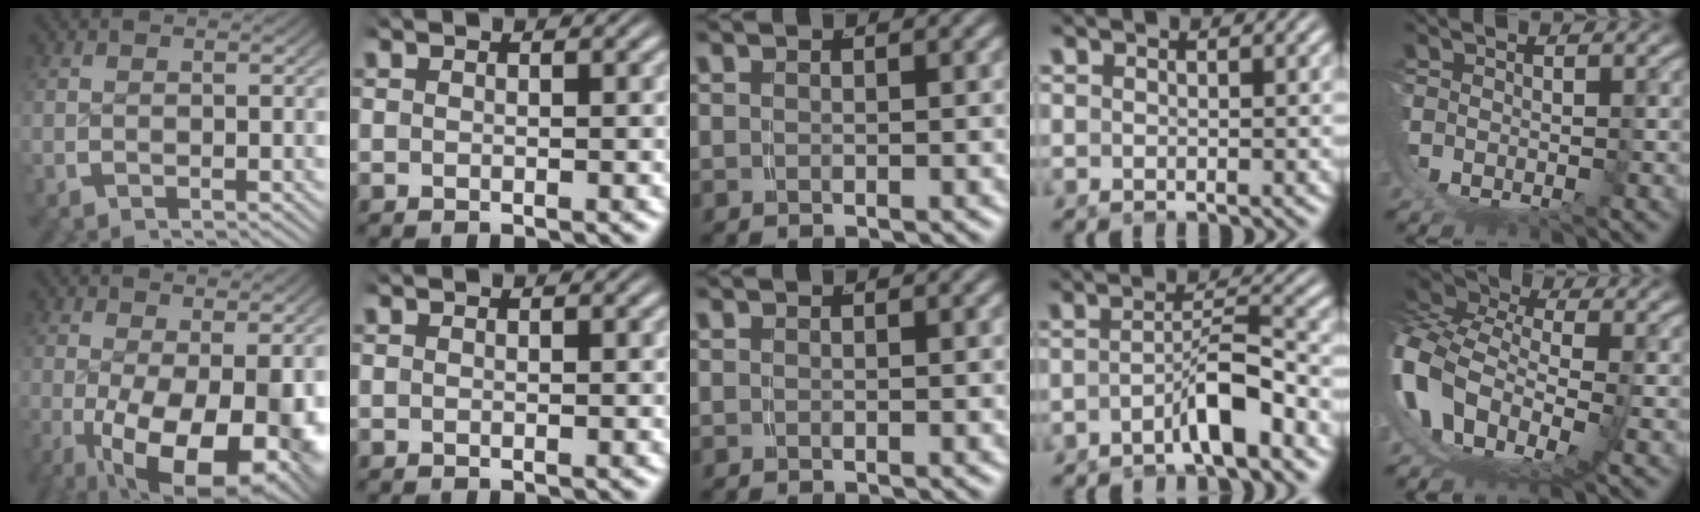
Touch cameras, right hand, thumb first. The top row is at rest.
{"thumb": {"total": 14.3, "force": [-3.2, 8.3, 11.1], "torque": [-0.203, -0.066, -0.014]}, "ring": {"total": 3.6, "force": [-2.3, -0.1, 2.7], "torque": [-0.038, -0.009, -0.033]}, "little": {"total": 12.2, "force": [-0.2, 8.9, 8.3], "torque": [-0.201, -0.039, -0.005]}}